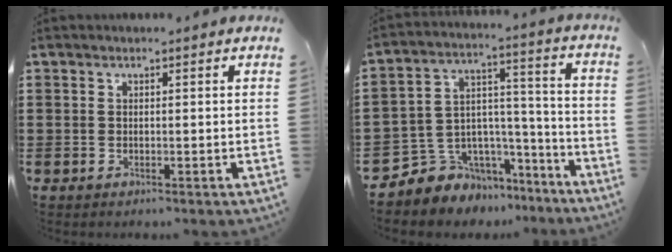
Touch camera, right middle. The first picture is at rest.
{"total": 6.3, "force": [-4.5, 4.3, -0.6], "torque": [-0.015, -0.002, -0.087]}